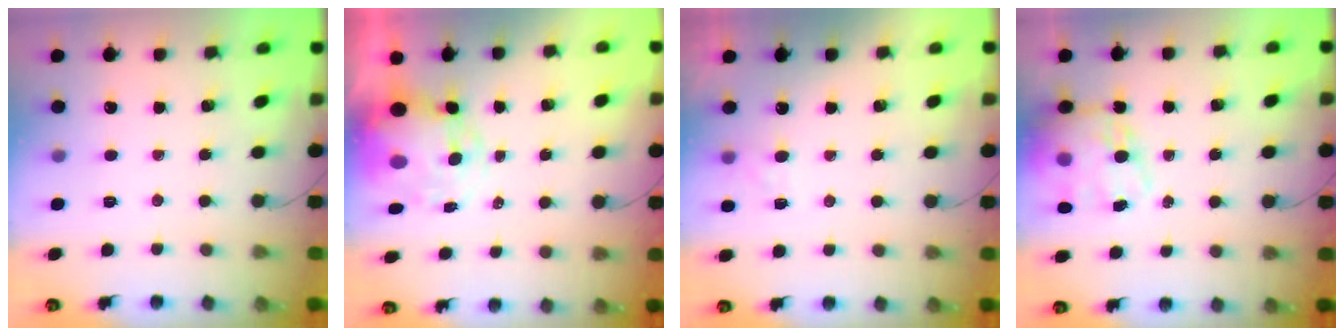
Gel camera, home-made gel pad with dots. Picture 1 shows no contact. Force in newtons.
{"total": 10.6, "press": 10.3, "slide": 2.6}
{"total": 3.6, "press": 3.4, "slide": 1.3}
{"total": 18.0, "press": 17.4, "slide": 4.6}